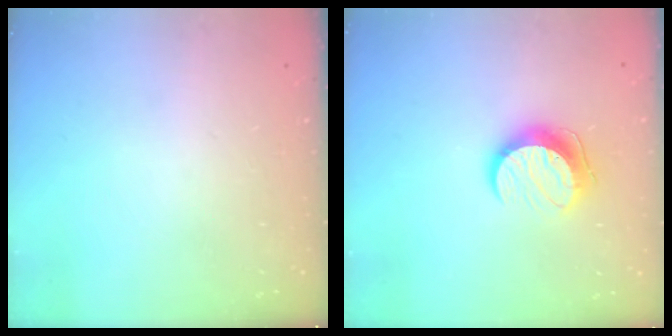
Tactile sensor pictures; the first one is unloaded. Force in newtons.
{"total": 9.9, "press": 9.9, "slide": 0.1}